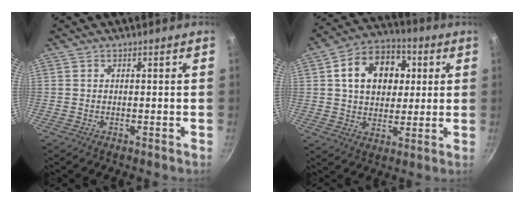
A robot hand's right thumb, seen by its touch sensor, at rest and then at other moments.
{"total": 15.3, "force": [3.5, 11.3, 9.6], "torque": [-0.118, 0.016, 0.048]}